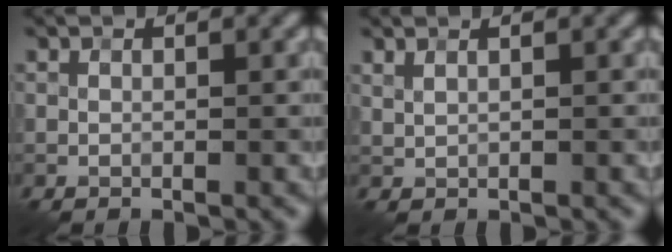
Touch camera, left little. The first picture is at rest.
{"total": 0.8, "force": [0.8, 0.1, 0.4], "torque": [-0.012, -0.001, 0.017]}